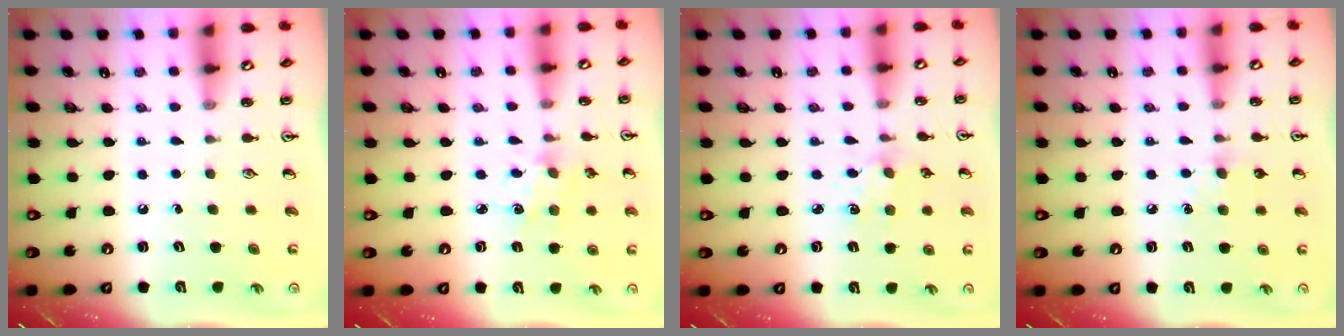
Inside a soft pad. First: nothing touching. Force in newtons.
{"total": 2.9, "press": 2.9, "slide": 0.3}
{"total": 3.4, "press": 3.4, "slide": 0.4}
{"total": 7.5, "press": 7.4, "slide": 0.9}